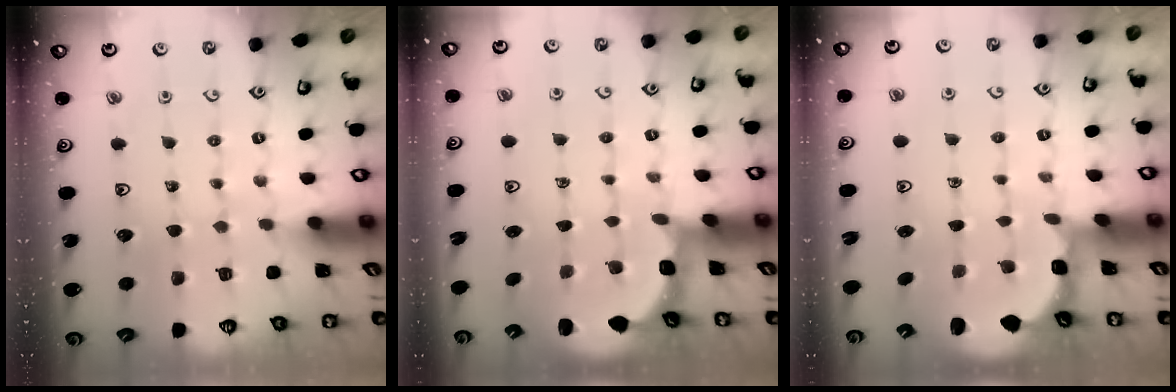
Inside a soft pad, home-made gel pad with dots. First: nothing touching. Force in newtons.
{"total": 2.9, "press": 2.5, "slide": 1.4}
{"total": 2.7, "press": 2.1, "slide": 1.7}